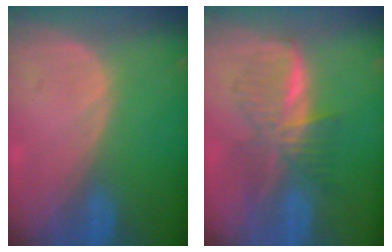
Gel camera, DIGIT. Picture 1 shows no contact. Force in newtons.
{"total": 6.7, "press": 6.7, "slide": 0.2}